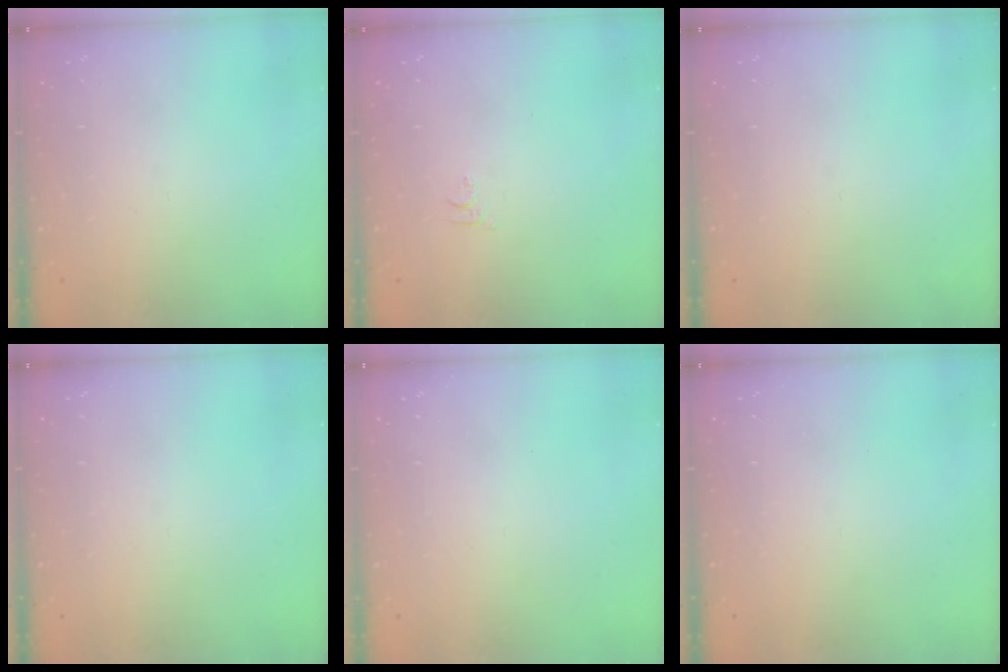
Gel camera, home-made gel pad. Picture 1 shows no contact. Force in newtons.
{"total": 4.6, "press": 4.6, "slide": 0.6}
{"total": 0.0}
{"total": 0.0}
{"total": 1.8, "press": 1.8, "slide": 0.2}
{"total": 0.0}